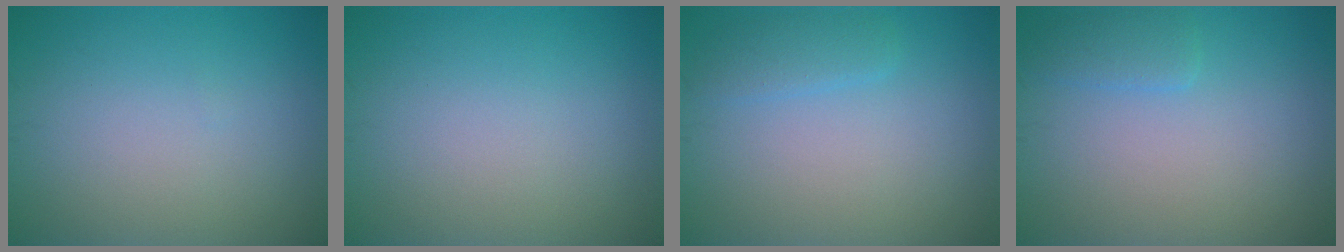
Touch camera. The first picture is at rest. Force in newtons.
{"total": 0.0}
{"total": 1.7, "press": 1.7, "slide": 0.1}
{"total": 1.6, "press": 1.5, "slide": 0.2}